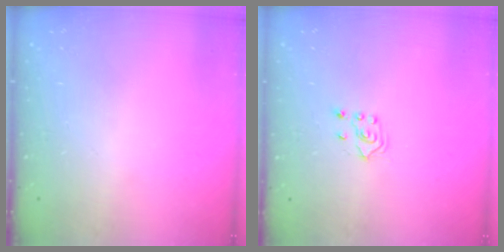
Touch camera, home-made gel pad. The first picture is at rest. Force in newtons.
{"total": 3.5, "press": 3.4, "slide": 0.8}